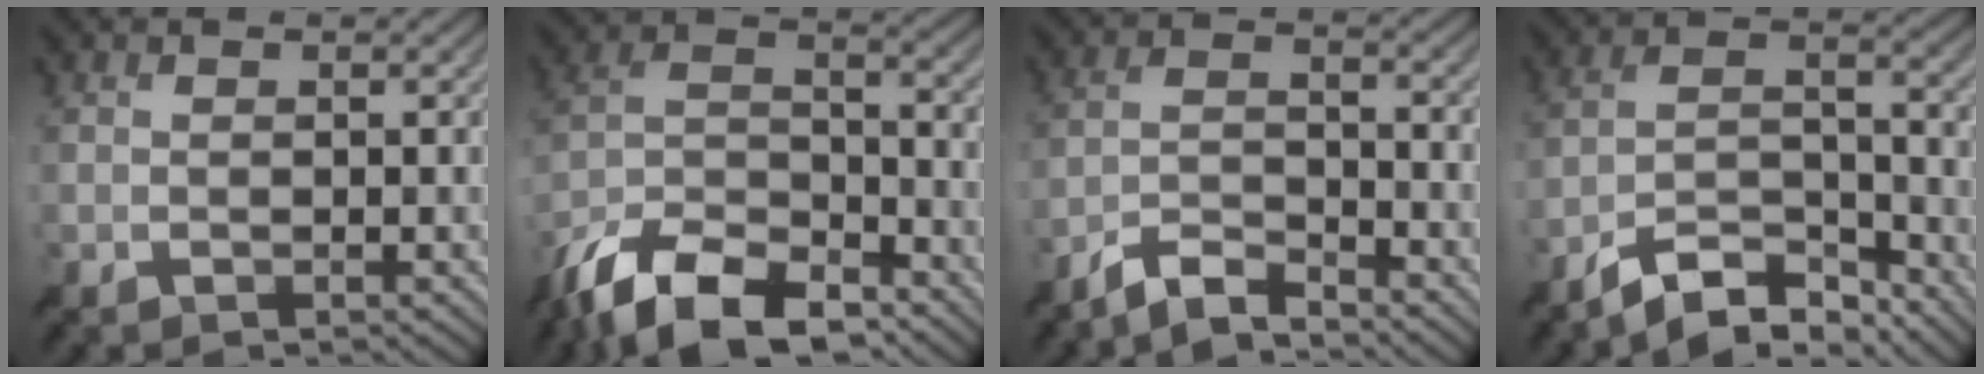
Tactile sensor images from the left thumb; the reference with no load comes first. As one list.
[{"total": 14.3, "force": [-10.9, 5.6, 7.4], "torque": [-0.166, 0.001, -0.206]}, {"total": 5.0, "force": [-4.5, 0.8, 2.0], "torque": [-0.045, 0.002, -0.094]}, {"total": 8.6, "force": [-7.1, 2.4, 4.2], "torque": [-0.073, 0.012, -0.140]}]